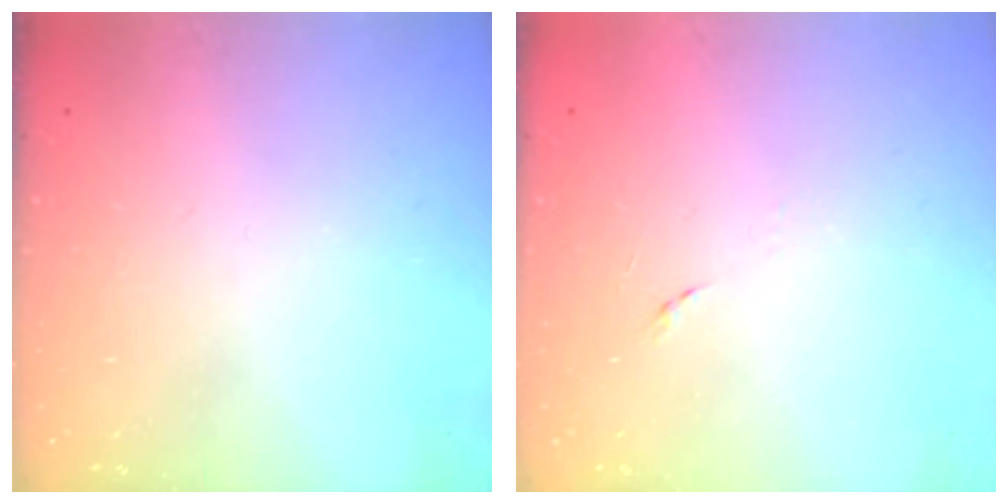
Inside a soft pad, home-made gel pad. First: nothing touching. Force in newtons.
{"total": 5.7, "press": 5.6, "slide": 0.6}